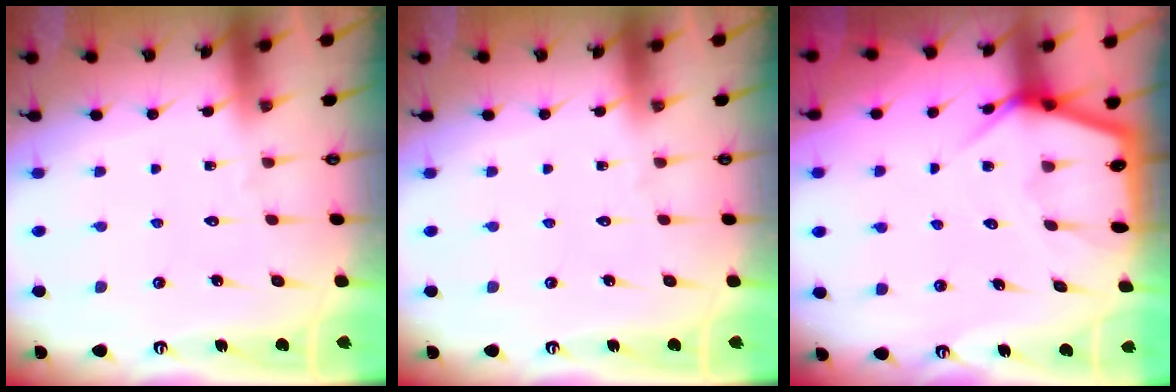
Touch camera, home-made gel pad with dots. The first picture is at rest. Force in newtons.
{"total": 0.0}
{"total": 5.1, "press": 5.1, "slide": 0.5}